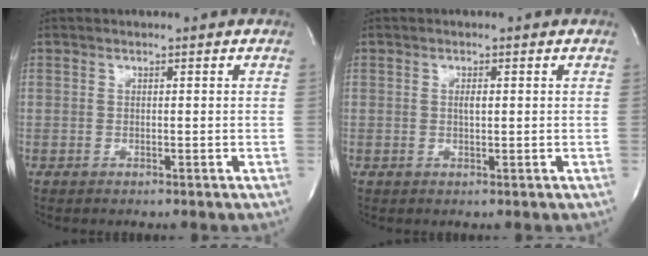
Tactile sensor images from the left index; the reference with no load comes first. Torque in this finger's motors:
{"motor_torque": [0.45, 0.02, 0.21, 0.01]}